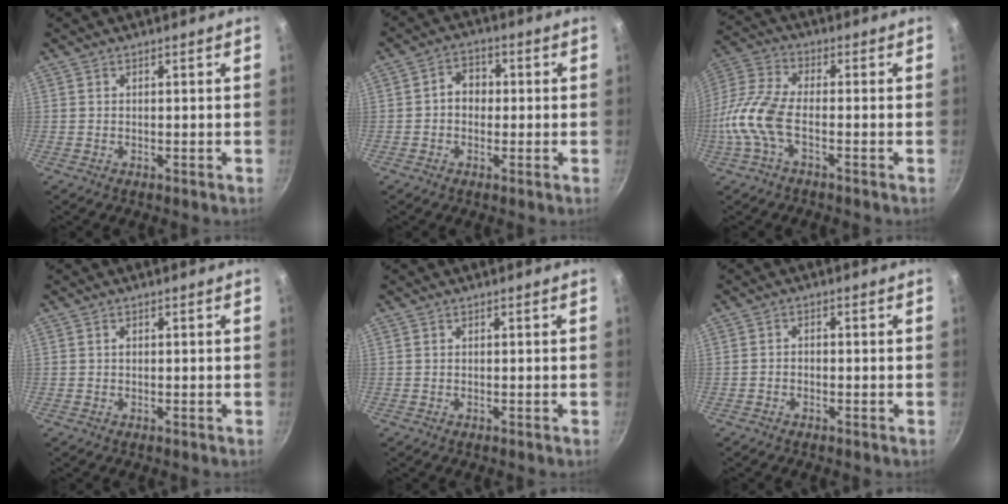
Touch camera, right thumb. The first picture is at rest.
{"total": 4.9, "force": [-0.2, 4.0, 2.8], "torque": [-0.018, 0.013, -0.011]}
{"total": 10.1, "force": [-3.1, 4.4, 8.6], "torque": [-0.191, 0.026, -0.082]}
{"total": 0.6, "force": [0.1, 0.5, 0.4], "torque": [-0.006, 0.004, 0.001]}
{"total": 0.0}
{"total": 1.3, "force": [-0.8, 0.8, 0.6], "torque": [-0.012, 0.009, -0.018]}